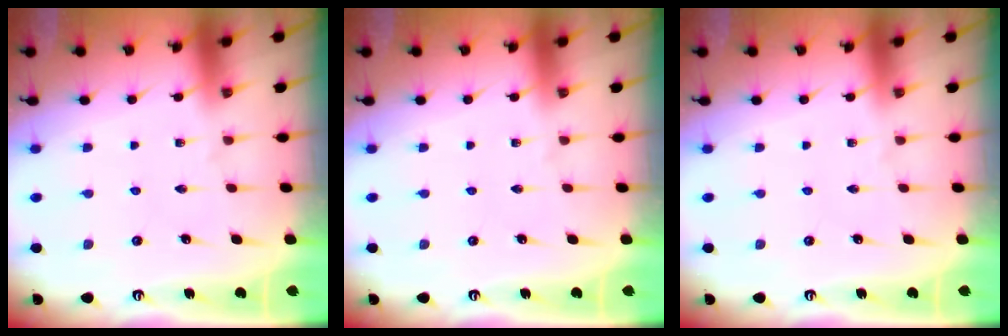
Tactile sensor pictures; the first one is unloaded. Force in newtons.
{"total": 0.0}
{"total": 0.0}